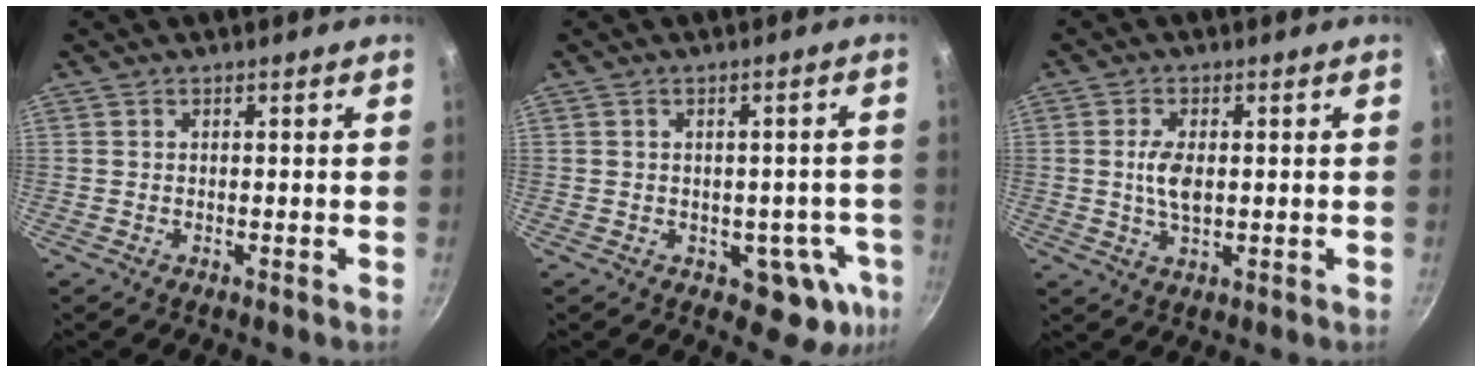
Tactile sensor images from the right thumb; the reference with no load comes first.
{"total": 8.5, "force": [-2.8, 5.8, 5.5], "torque": [-0.010, 0.033, -0.021]}
{"total": 5.1, "force": [0.3, 2.7, 4.4], "torque": [-0.085, -0.002, 0.006]}